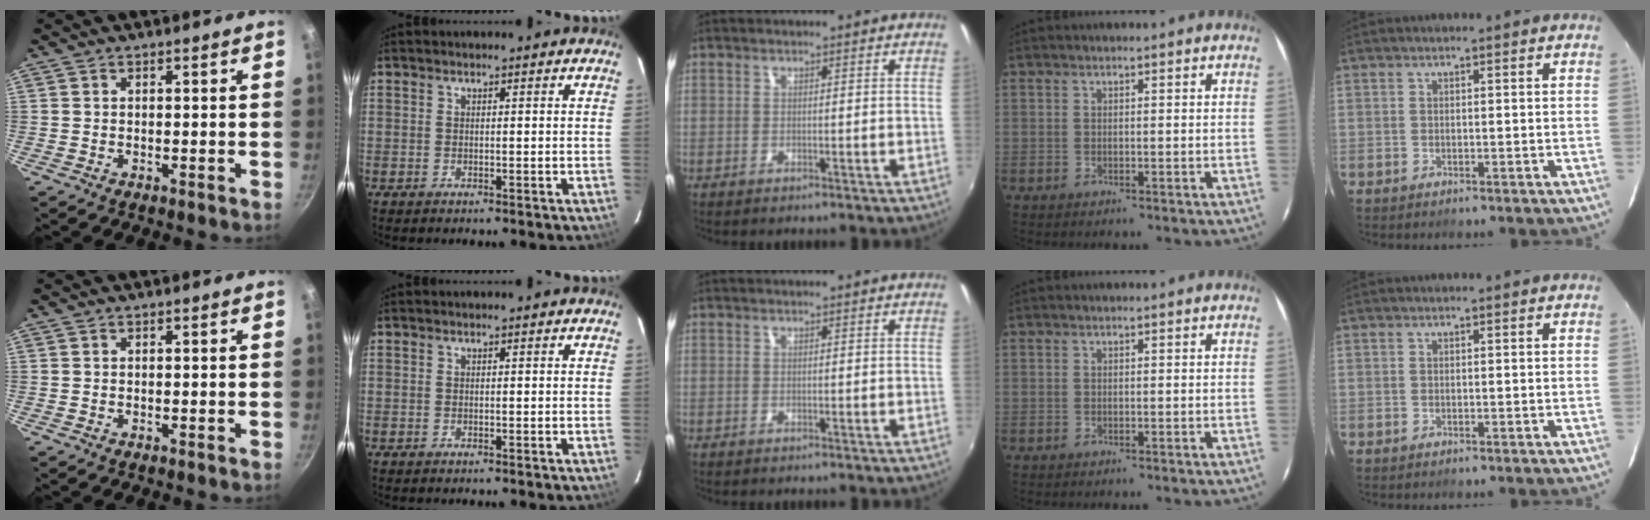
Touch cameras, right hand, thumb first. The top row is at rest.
{}